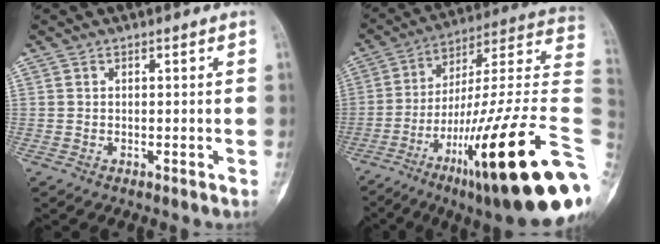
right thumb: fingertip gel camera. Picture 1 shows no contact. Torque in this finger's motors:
{"motor_torque": [3.55, 1.46, 1.68, -1.09, 0.65]}